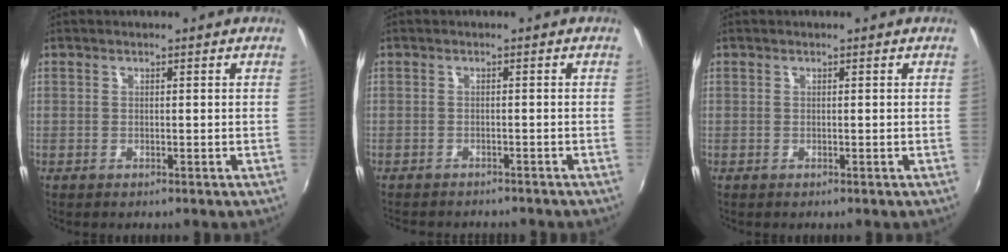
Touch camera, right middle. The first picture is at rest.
{"total": 5.2, "force": [-4.8, 1.4, 1.7], "torque": [-0.043, -0.014, -0.069]}
{"total": 0.0}